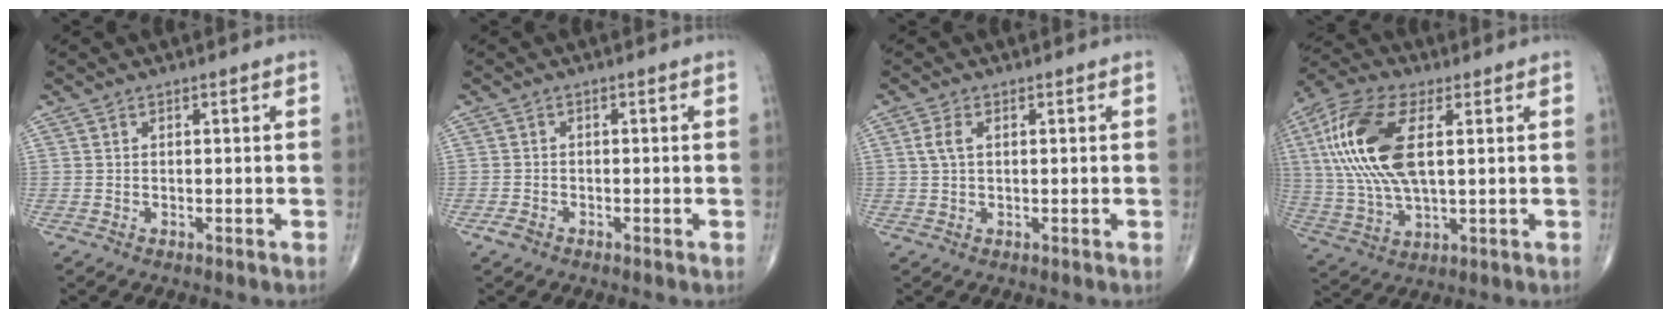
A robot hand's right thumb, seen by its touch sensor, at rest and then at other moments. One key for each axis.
{"total": 1.5, "fx": -1.0, "fy": 0.8, "fz": 0.8, "tx": -0.017, "ty": 0.000, "tz": -0.021}
{"total": 2.6, "fx": 0.6, "fy": 1.4, "fz": 2.1, "tx": -0.055, "ty": 0.011, "tz": 0.014}
{"total": 18.5, "fx": 3.9, "fy": 8.4, "fz": 16.0, "tx": -0.354, "ty": 0.005, "tz": 0.071}